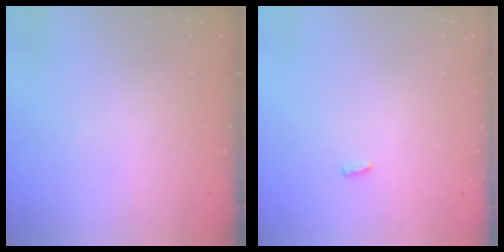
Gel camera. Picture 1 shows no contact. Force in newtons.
{"total": 2.9, "press": 2.6, "slide": 1.3}